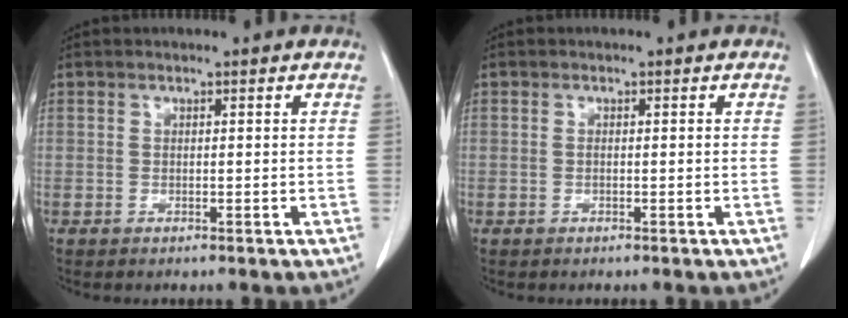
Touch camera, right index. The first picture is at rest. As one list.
[{"total": 0.5, "force": [-0.1, 0.0, 0.5], "torque": [-0.011, 0.000, 0.001]}]